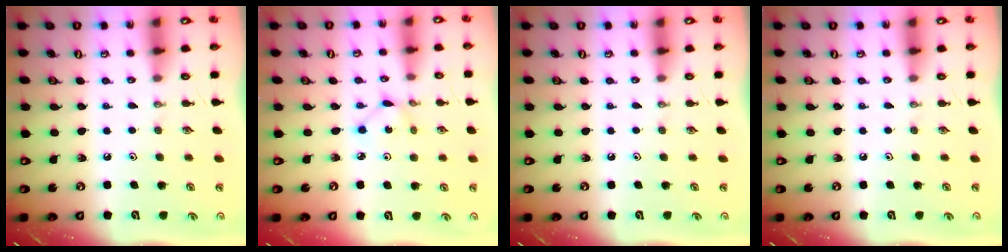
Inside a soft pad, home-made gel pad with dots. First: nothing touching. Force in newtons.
{"total": 2.0, "press": 2.0, "slide": 0.2}
{"total": 0.0}
{"total": 0.0}